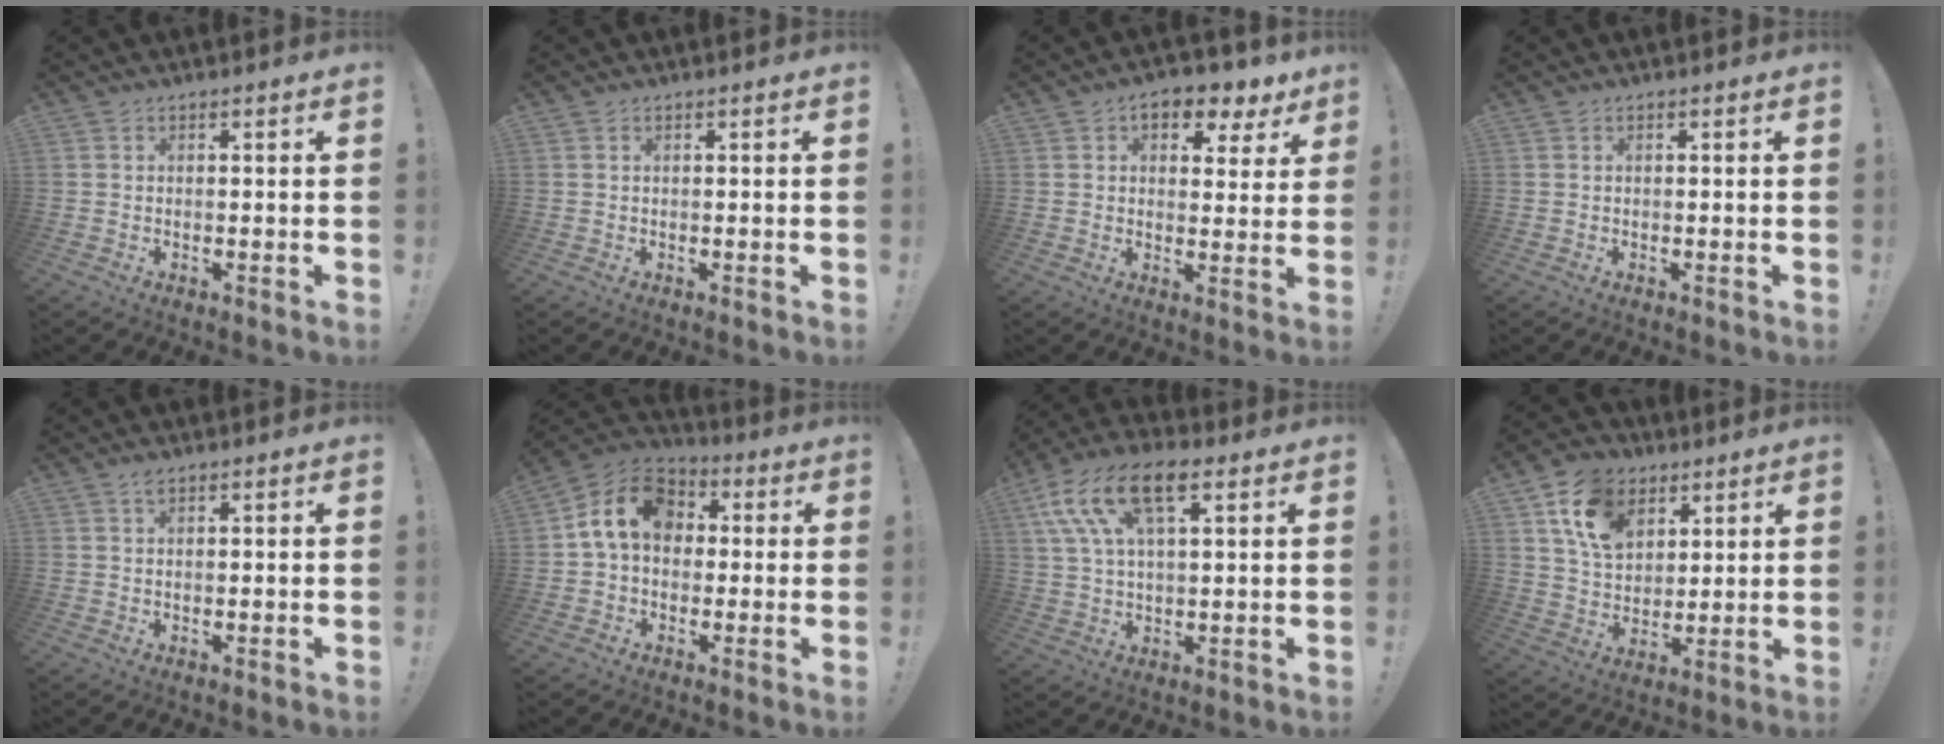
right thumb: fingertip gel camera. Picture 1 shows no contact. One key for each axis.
{"total": 0.0}
{"total": 8.3, "fx": 4.8, "fy": 4.6, "fz": 4.9, "tx": -0.062, "ty": -0.029, "tz": 0.085}
{"total": 0.0}
{"total": 1.3, "fx": 0.9, "fy": 0.4, "fz": 0.7, "tx": 0.001, "ty": -0.006, "tz": 0.014}
{"total": 13.8, "fx": 3.0, "fy": 10.2, "fz": 8.8, "tx": -0.147, "ty": 0.015, "tz": 0.060}
{"total": 15.8, "fx": 7.2, "fy": 7.7, "fz": 11.7, "tx": -0.221, "ty": -0.016, "tz": 0.127}
{"total": 14.2, "fx": 7.1, "fy": 10.2, "fz": 6.8, "tx": -0.118, "ty": -0.021, "tz": 0.141}